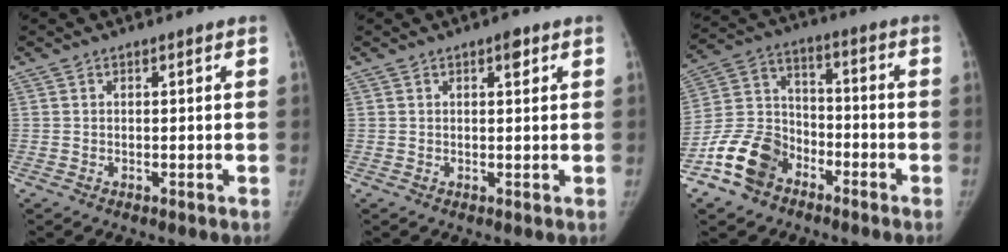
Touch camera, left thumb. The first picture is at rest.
{"total": 2.0, "force": [1.1, 0.8, 1.5], "torque": [-0.014, -0.002, 0.013]}
{"total": 12.7, "force": [-7.6, 8.7, 5.2], "torque": [-0.086, 0.055, -0.150]}